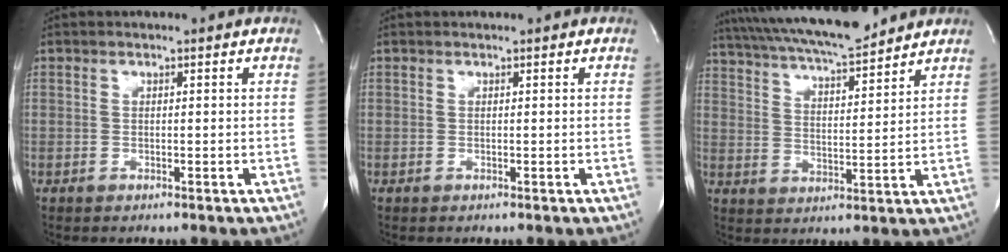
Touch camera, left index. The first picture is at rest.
{"total": 0.0}
{"total": 17.0, "force": [15.0, 2.0, 7.7], "torque": [-0.144, 0.024, 0.245]}